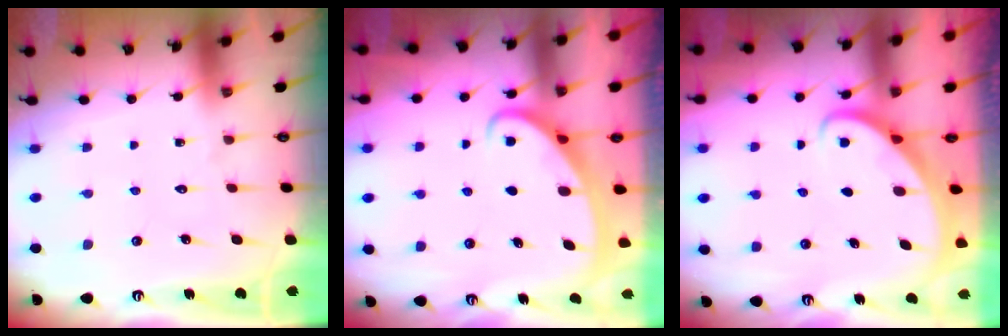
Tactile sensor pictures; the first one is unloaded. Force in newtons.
{"total": 2.4, "press": 2.4, "slide": 0.4}
{"total": 2.6, "press": 2.6, "slide": 0.2}